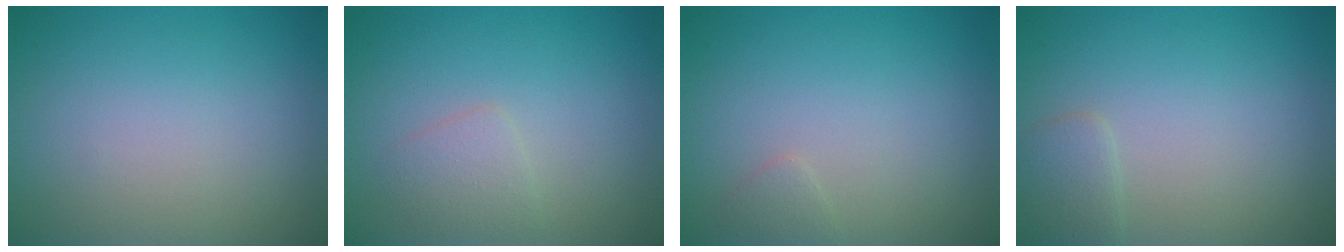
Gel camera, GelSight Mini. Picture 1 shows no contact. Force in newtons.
{"total": 1.6, "press": 1.6, "slide": 0.1}
{"total": 0.8, "press": 0.7, "slide": 0.1}
{"total": 1.4, "press": 1.4, "slide": 0.0}